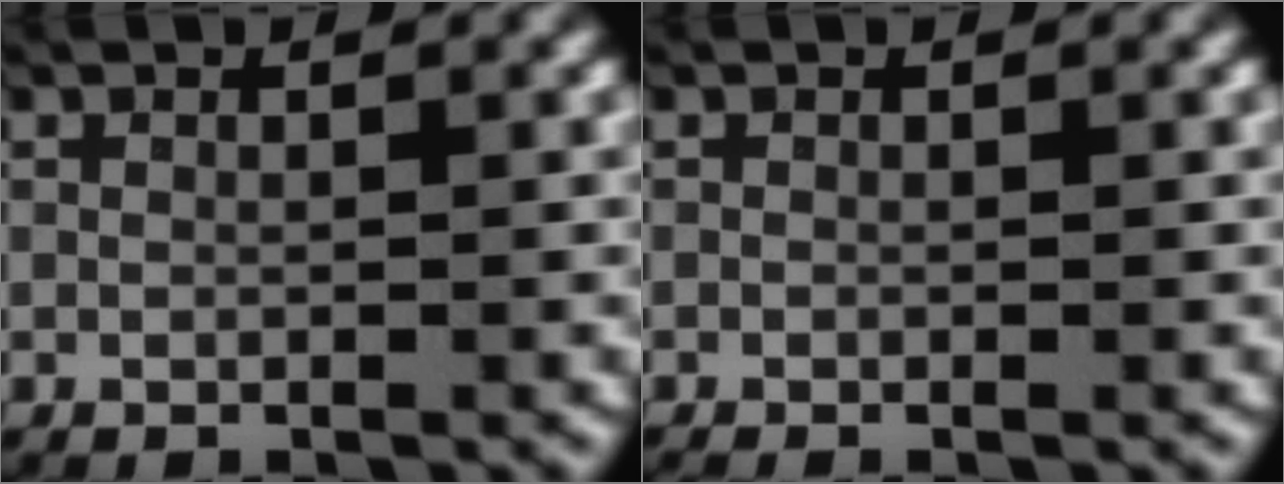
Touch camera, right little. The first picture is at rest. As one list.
[{"total": 0.8, "force": [-0.6, 0.2, 0.4], "torque": [-0.008, -0.005, -0.009]}]